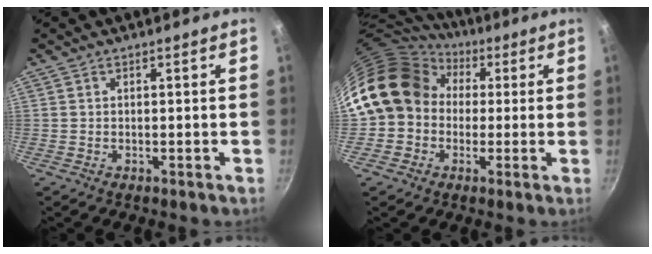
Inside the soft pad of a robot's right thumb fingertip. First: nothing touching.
{"total": 15.2, "force": [1.6, 13.1, 7.5], "torque": [-0.102, 0.038, 0.014]}